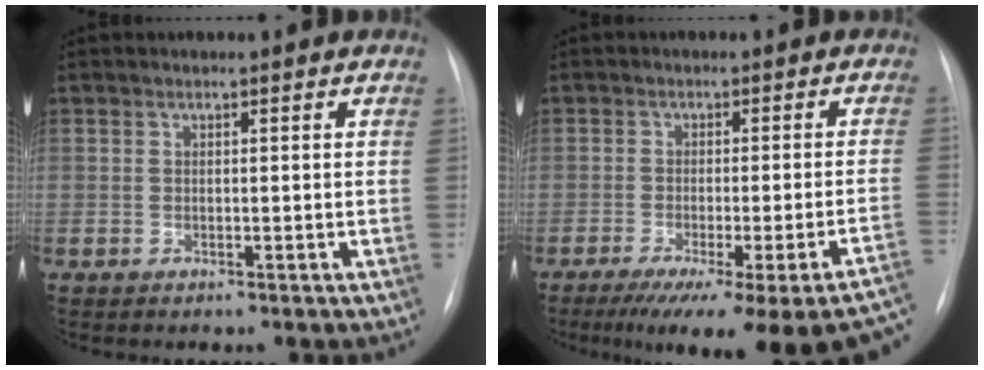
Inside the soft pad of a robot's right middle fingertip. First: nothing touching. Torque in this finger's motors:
{"motor_torque": [1.10, -1.04, 0.31, 0.10]}